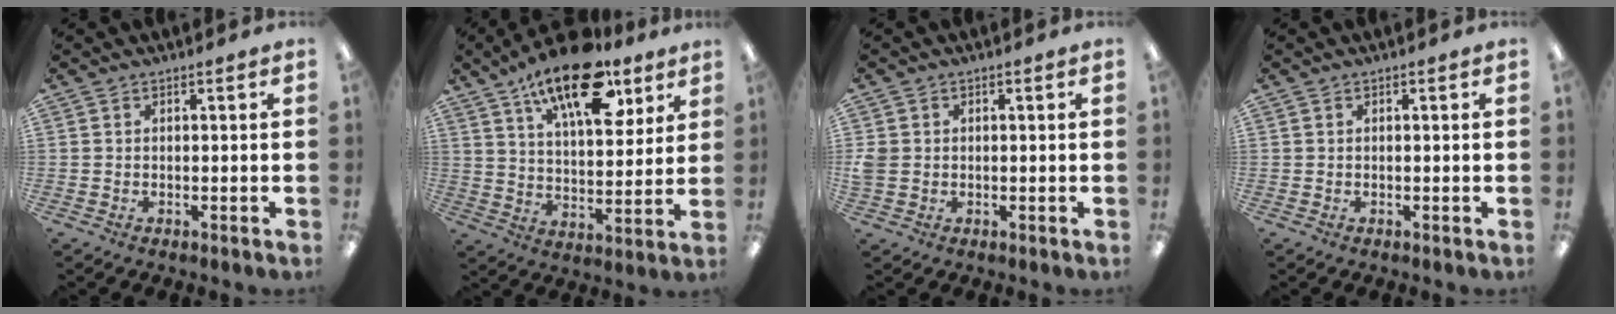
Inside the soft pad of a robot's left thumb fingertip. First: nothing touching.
{"total": 20.2, "force": [13.1, 8.9, 12.5], "torque": [-0.199, -0.061, 0.219]}
{"total": 2.8, "force": [-0.1, 2.5, 1.1], "torque": [-0.018, 0.006, 0.000]}
{"total": 0.0}